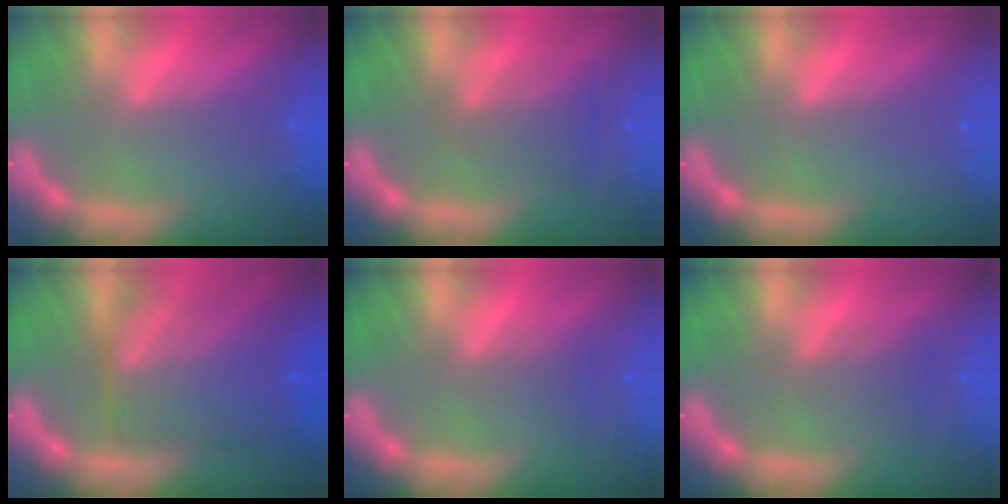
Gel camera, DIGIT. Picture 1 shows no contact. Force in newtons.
{"total": 3.0}
{"total": 0.0}
{"total": 9.1}
{"total": 1.5}
{"total": 2.0}